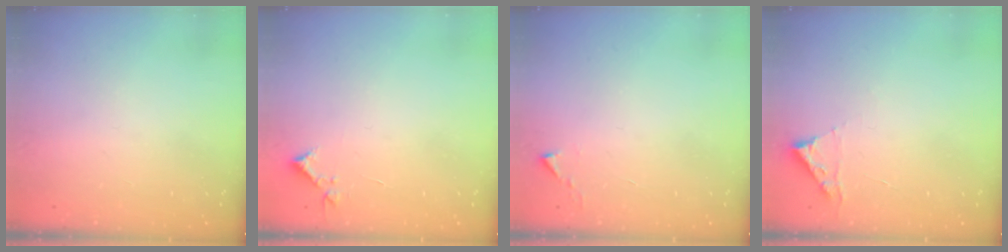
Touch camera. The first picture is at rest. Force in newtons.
{"total": 3.6, "press": 3.6, "slide": 0.5}
{"total": 1.1, "press": 1.1, "slide": 0.1}
{"total": 2.8, "press": 2.8, "slide": 0.3}